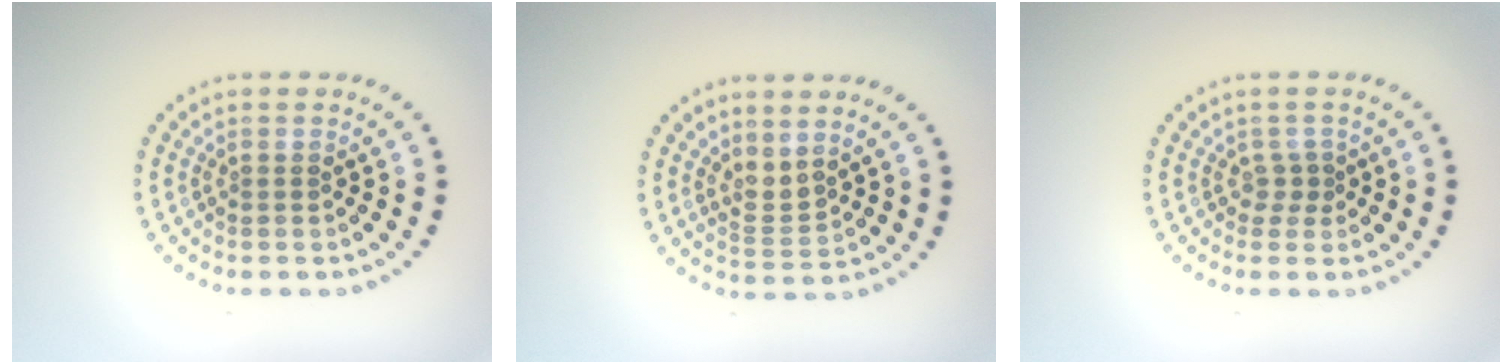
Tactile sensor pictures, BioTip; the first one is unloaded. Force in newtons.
{"total": 1.9, "press": 1.4, "slide": 1.3}
{"total": 1.3, "press": 0.9, "slide": 0.9}